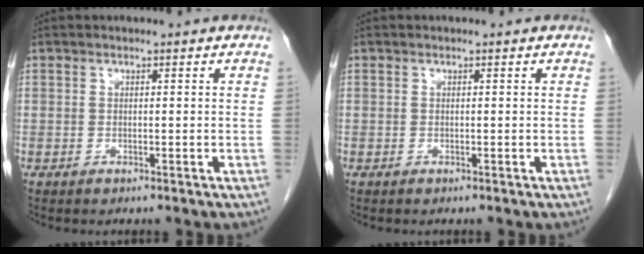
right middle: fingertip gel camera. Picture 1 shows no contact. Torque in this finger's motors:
{"motor_torque": [0.11, -0.01, 0.02, 0.01]}